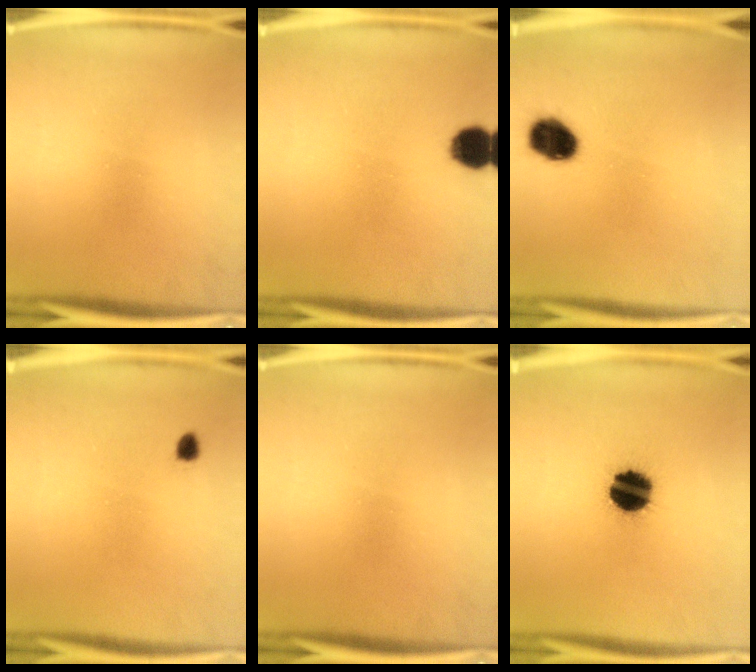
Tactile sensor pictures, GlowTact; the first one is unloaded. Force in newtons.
{"total": 6.5}
{"total": 8.6}
{"total": 1.3}
{"total": 0.0}
{"total": 15.1}